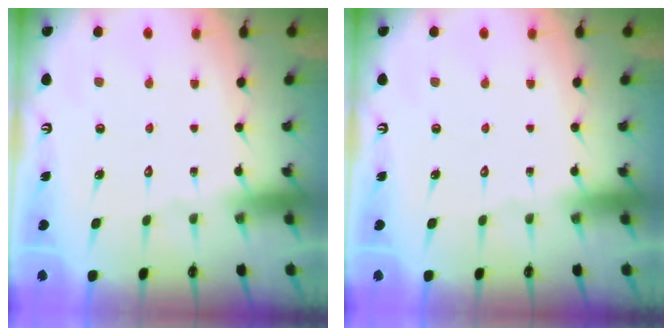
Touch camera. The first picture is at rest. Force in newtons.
{"total": 0.0}